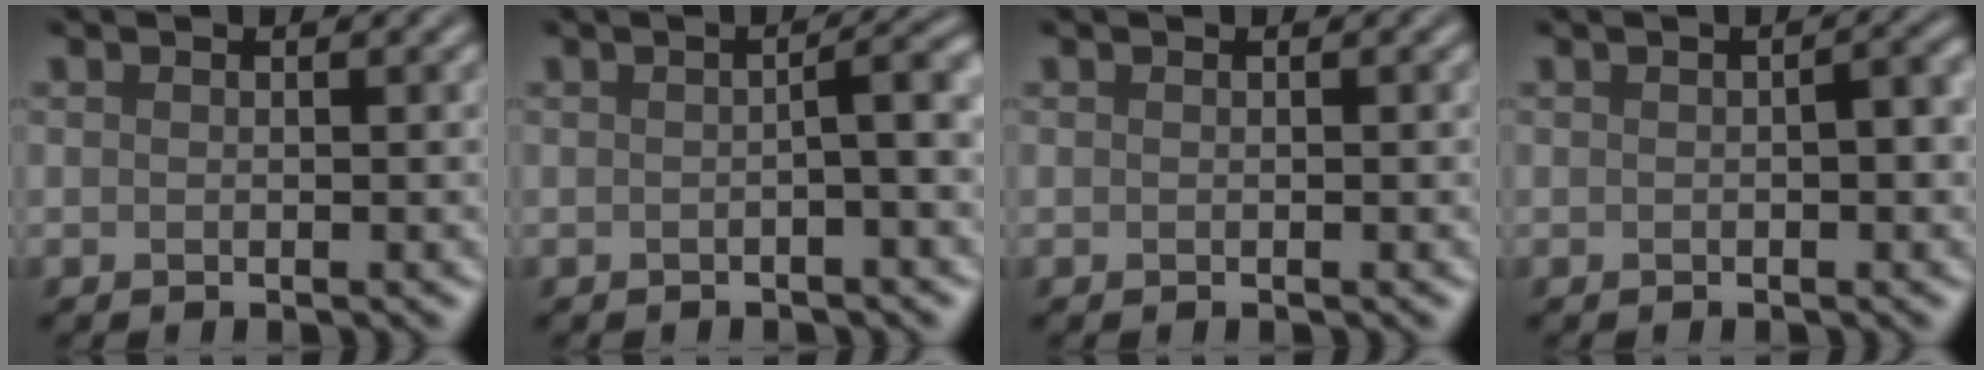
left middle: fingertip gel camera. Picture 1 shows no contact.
{"total": 3.1, "force": [-0.3, 0.6, 3.0], "torque": [-0.038, 0.014, -0.010]}
{"total": 0.0}
{"total": 2.2, "force": [0.0, 0.6, 2.1], "torque": [-0.030, 0.004, -0.001]}